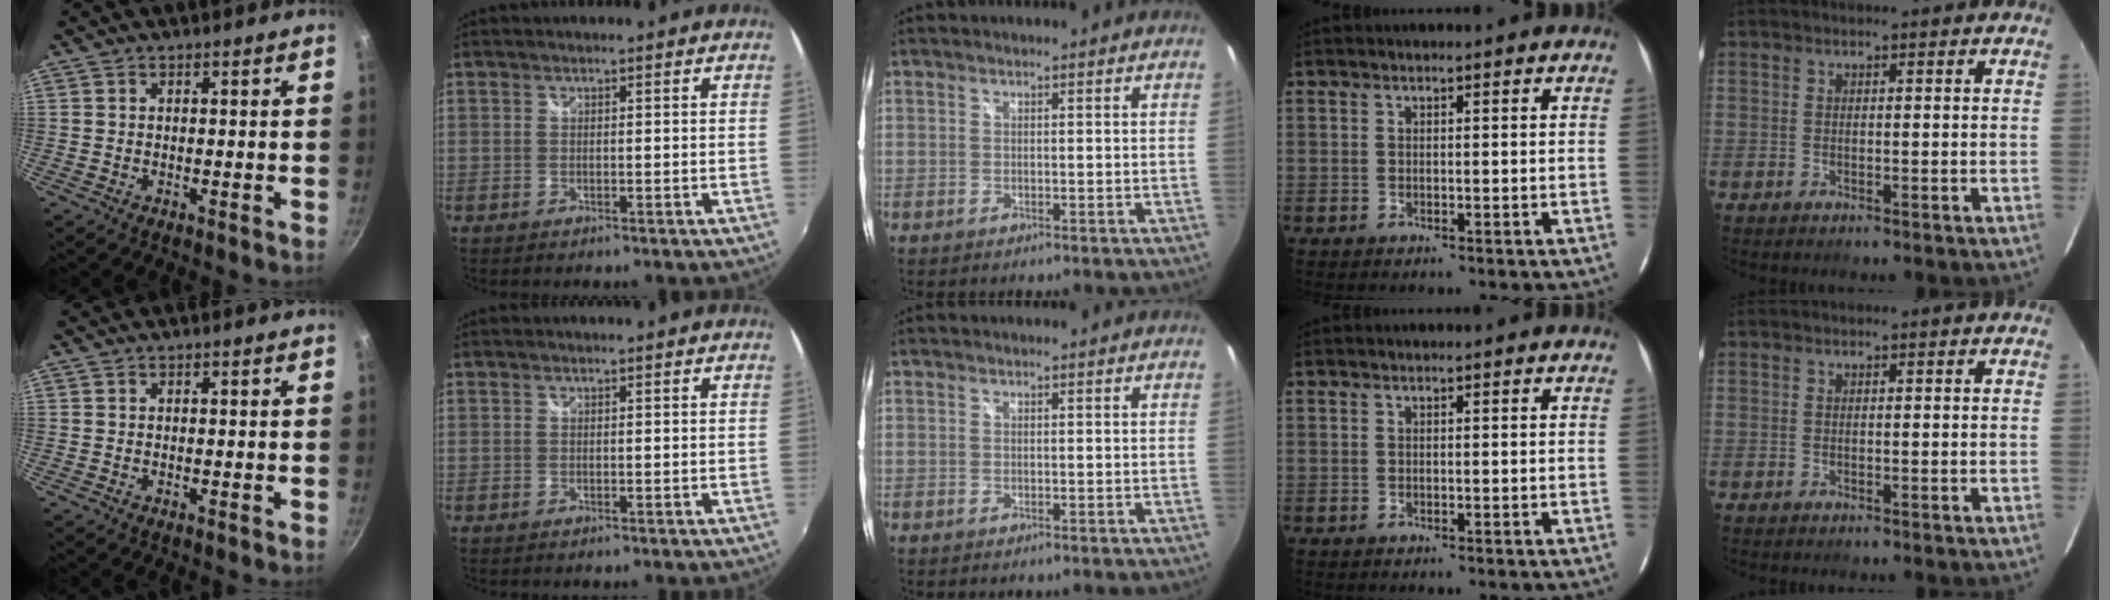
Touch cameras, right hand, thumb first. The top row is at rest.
{}